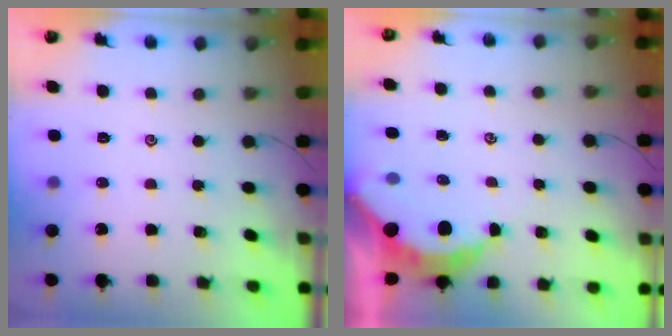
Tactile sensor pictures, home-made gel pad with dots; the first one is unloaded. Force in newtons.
{"total": 6.0, "press": 5.9, "slide": 0.8}